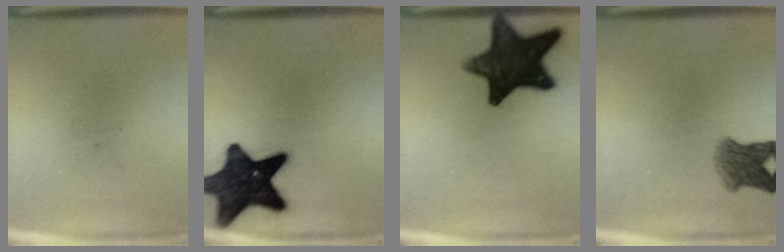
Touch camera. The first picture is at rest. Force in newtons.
{"total": 15.8}
{"total": 14.9}
{"total": 4.6}